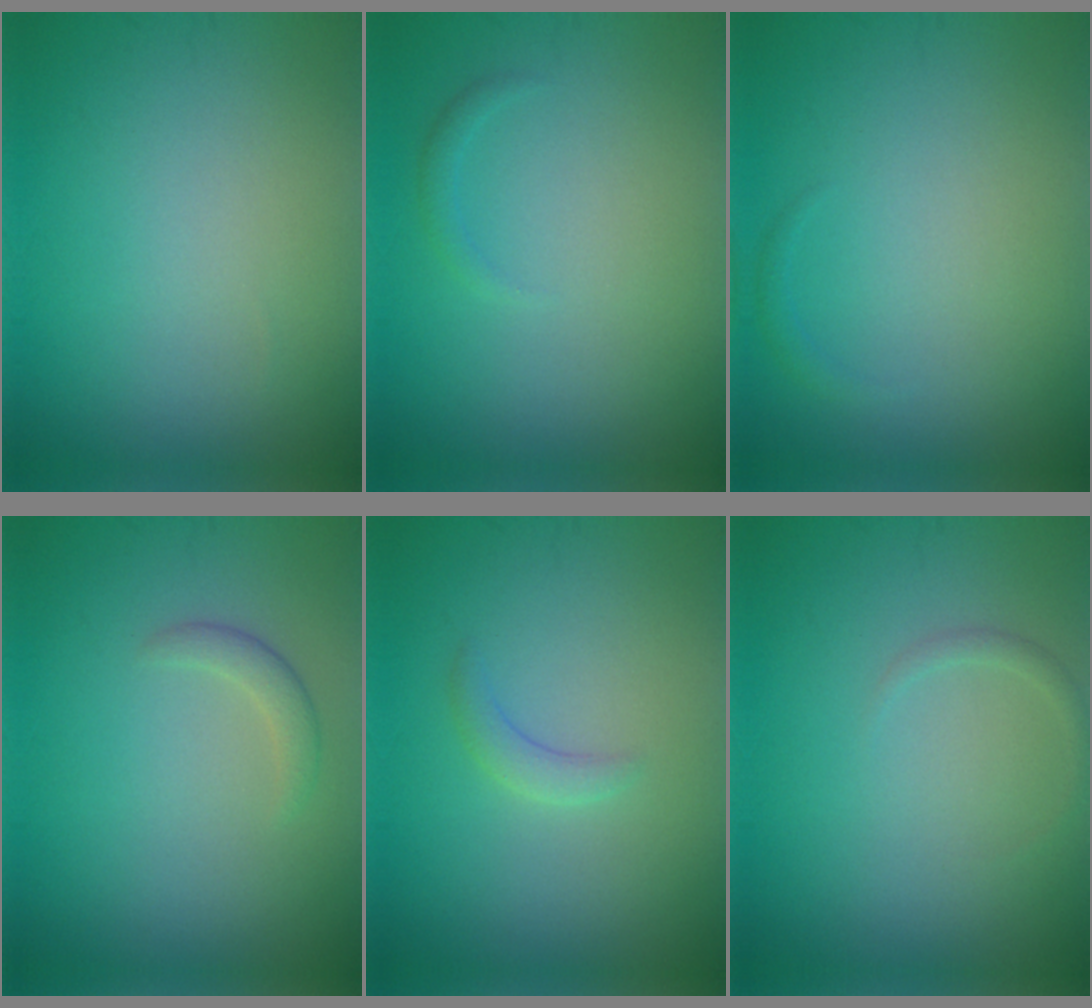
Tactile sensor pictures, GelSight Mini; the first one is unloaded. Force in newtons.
{"total": 0.8, "press": 0.8, "slide": 0.1}
{"total": 0.6, "press": 0.6, "slide": 0.1}
{"total": 1.4, "press": 1.4, "slide": 0.1}
{"total": 1.4, "press": 1.4, "slide": 0.1}
{"total": 0.8, "press": 0.8, "slide": 0.0}